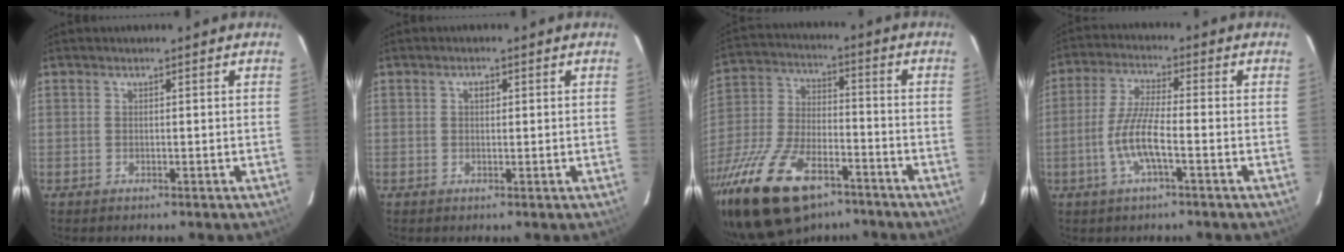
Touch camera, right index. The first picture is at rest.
{"total": 1.3, "force": [0.4, 0.9, 0.8], "torque": [-0.012, 0.006, 0.005]}
{"total": 24.9, "force": [-16.0, 11.5, 15.3], "torque": [-0.325, -0.030, -0.272]}
{"total": 7.8, "force": [-2.8, 1.2, 7.2], "torque": [-0.152, -0.002, -0.054]}